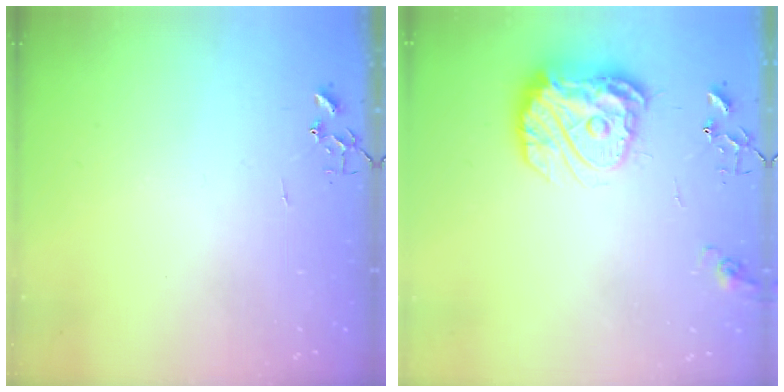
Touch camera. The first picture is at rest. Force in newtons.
{"total": 17.1, "press": 17.0, "slide": 1.5}